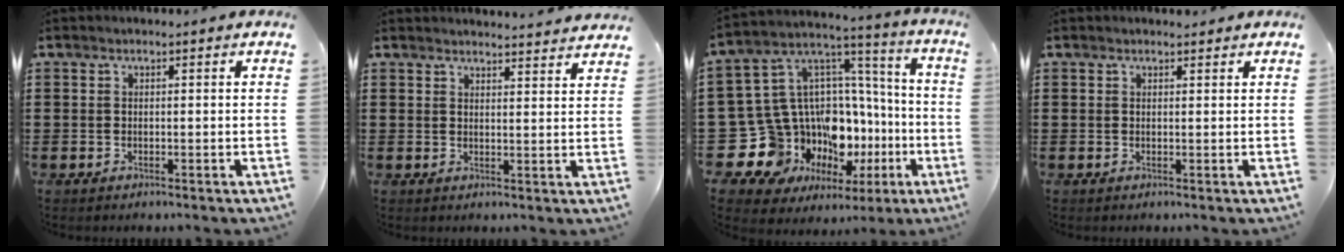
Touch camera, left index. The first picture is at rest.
{"total": 2.9, "force": [2.8, -0.4, 0.1], "torque": [-0.003, -0.017, 0.052]}
{"total": 17.5, "force": [-6.1, 14.3, 8.0], "torque": [-0.197, -0.059, -0.044]}
{"total": 0.8, "force": [0.7, 0.2, 0.2], "torque": [-0.004, 0.001, 0.015]}